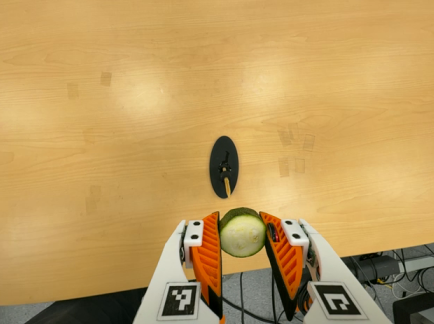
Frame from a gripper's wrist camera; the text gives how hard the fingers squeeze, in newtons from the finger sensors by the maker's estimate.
{"total": 12.1, "left": 12.6, "right": 11.6}